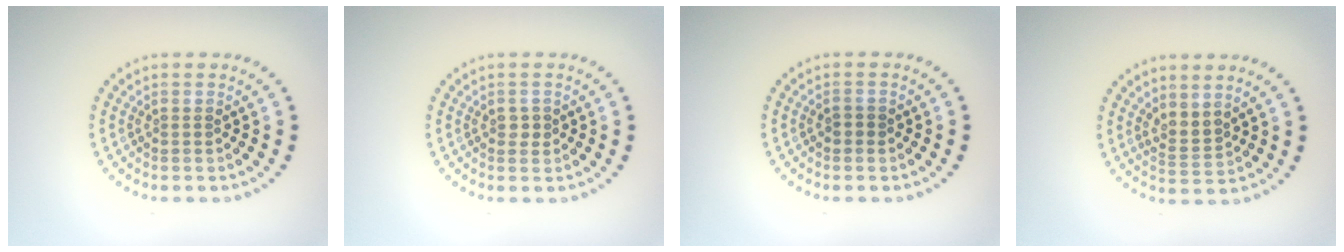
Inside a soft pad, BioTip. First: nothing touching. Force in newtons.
{"total": 1.0, "press": 1.0, "slide": 0.1}
{"total": 0.9, "press": 0.9, "slide": 0.2}
{"total": 2.0, "press": 1.6, "slide": 1.2}